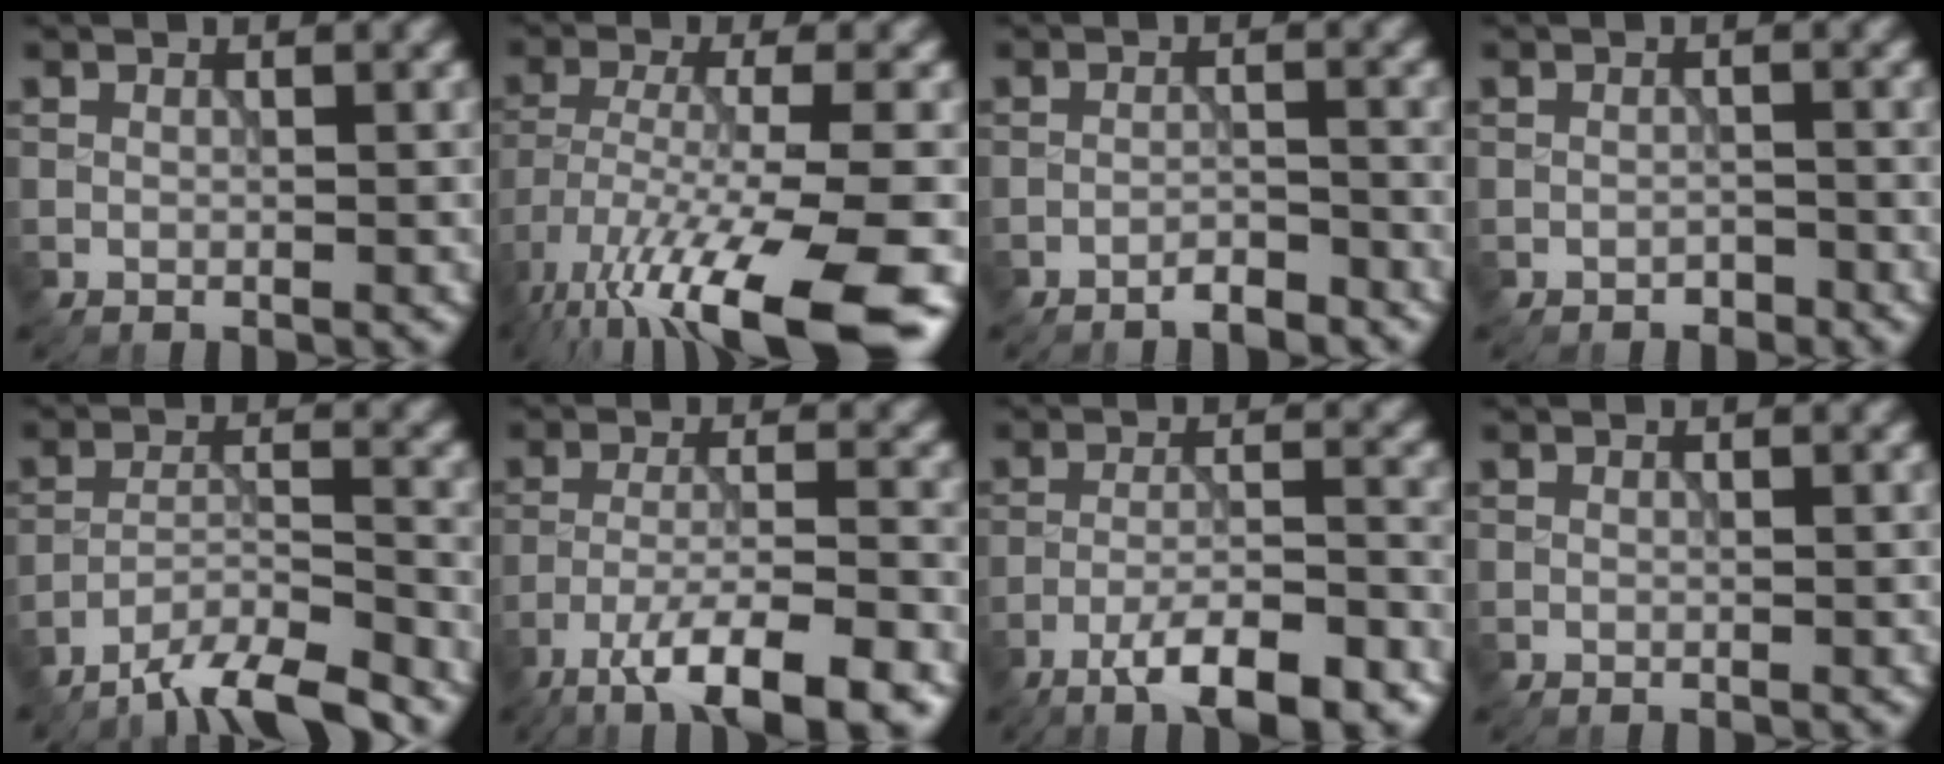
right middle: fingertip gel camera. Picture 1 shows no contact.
{"total": 14.4, "force": [-9.0, 3.2, 10.8], "torque": [-0.212, -0.026, -0.141]}
{"total": 1.9, "force": [-1.7, 0.3, 0.8], "torque": [-0.009, 0.005, -0.031]}
{"total": 0.9, "force": [-0.7, 0.4, 0.2], "torque": [-0.002, 0.000, -0.012]}
{"total": 7.9, "force": [-6.8, 1.3, 3.7], "torque": [-0.059, -0.002, -0.117]}
{"total": 8.2, "force": [-5.3, 1.6, 6.0], "torque": [-0.096, 0.000, -0.092]}
{"total": 6.8, "force": [-4.5, 1.3, 4.8], "torque": [-0.078, 0.004, -0.075]}
{"total": 0.0}